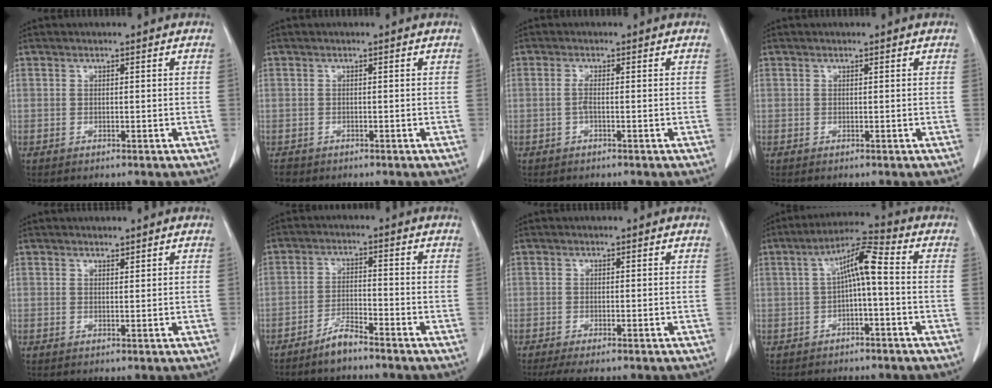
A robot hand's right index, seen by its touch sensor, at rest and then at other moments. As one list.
[{"total": 1.4, "force": [-1.1, 0.9, 0.0], "torque": [-0.005, 0.003, -0.013]}, {"total": 1.2, "force": [-0.3, 0.0, 1.2], "torque": [-0.024, 0.001, -0.006]}, {"total": 0.0}, {"total": 0.6, "force": [0.6, 0.1, 0.1], "torque": [-0.008, -0.001, 0.013]}, {"total": 3.7, "force": [-3.3, 0.3, 1.6], "torque": [-0.028, -0.003, -0.063]}, {"total": 3.4, "force": [-2.6, 0.3, 2.1], "torque": [-0.031, -0.006, -0.041]}, {"total": 6.7, "force": [-0.1, 0.8, 6.7], "torque": [-0.119, 0.030, -0.003]}]